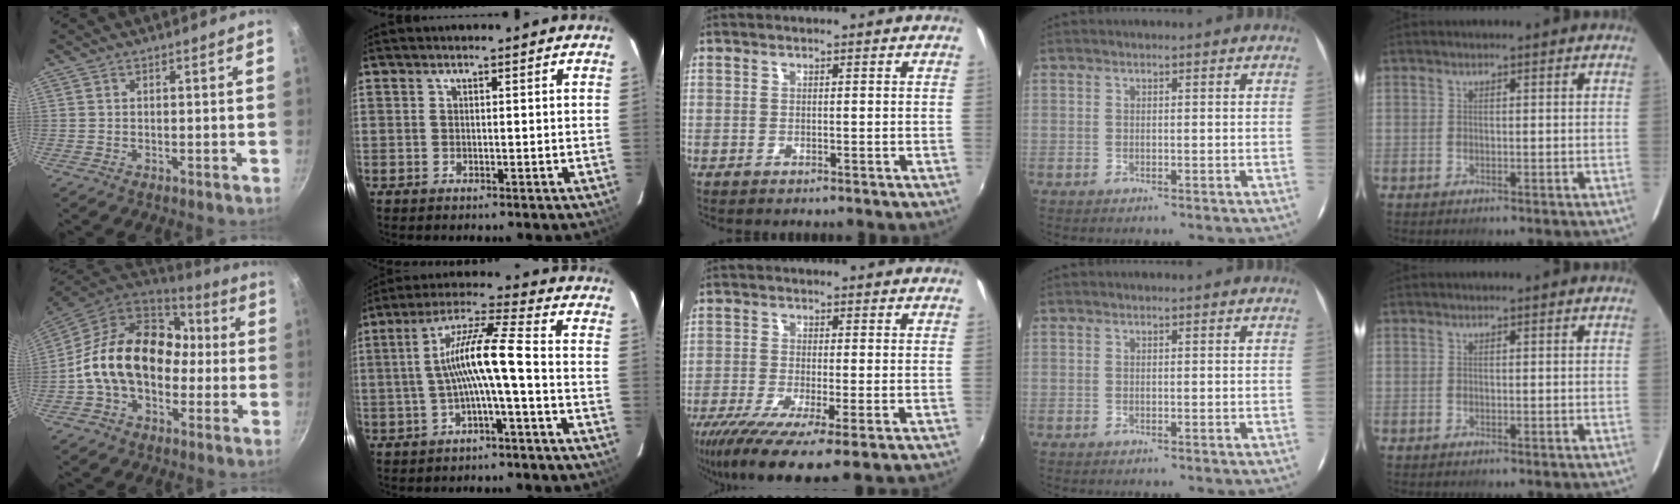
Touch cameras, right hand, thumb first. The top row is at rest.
{"thumb": {"total": 20.4, "force": [-0.4, 14.7, 14.0], "torque": [-0.208, 0.047, -0.017]}, "index": {"total": 9.6, "force": [-2.2, -0.2, 9.4], "torque": [-0.190, 0.019, -0.037]}, "middle": {"total": 10.6, "force": [-5.6, 1.8, 8.8], "torque": [-0.187, -0.043, -0.100]}}